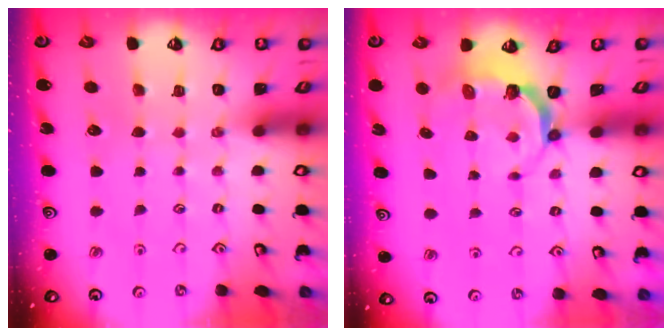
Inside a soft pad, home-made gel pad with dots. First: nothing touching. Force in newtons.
{"total": 5.5, "press": 4.5, "slide": 3.1}